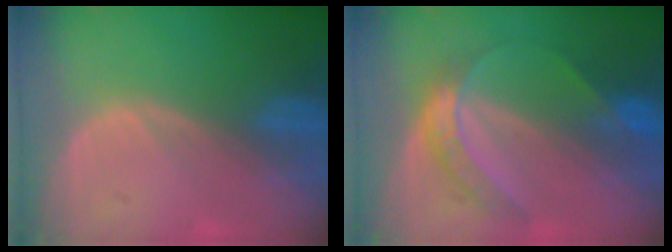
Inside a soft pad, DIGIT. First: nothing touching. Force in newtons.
{"total": 6.2, "press": 5.3, "slide": 3.3}